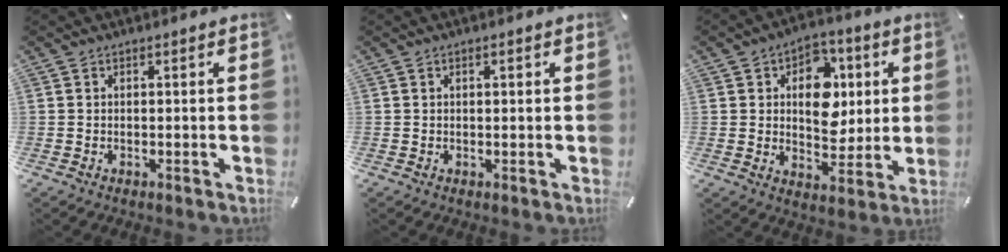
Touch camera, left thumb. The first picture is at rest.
{"total": 0.9, "force": [0.3, 0.3, 0.7], "torque": [-0.015, 0.003, 0.004]}
{"total": 11.9, "force": [2.2, 9.3, 7.2], "torque": [-0.082, -0.007, 0.038]}